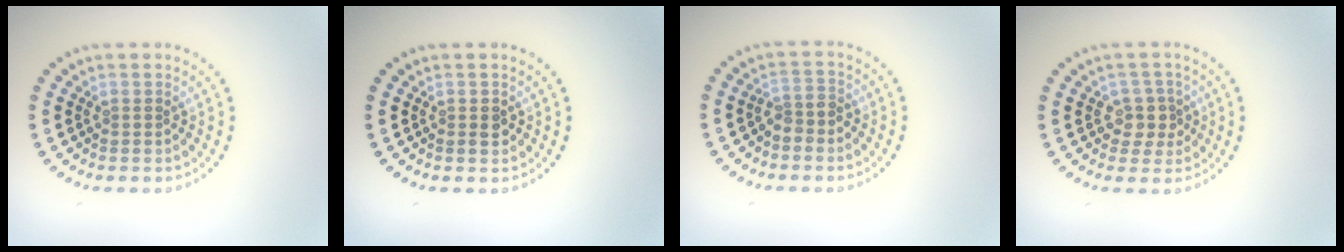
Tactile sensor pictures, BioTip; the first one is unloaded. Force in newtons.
{"total": 1.3, "press": 1.2, "slide": 0.4}
{"total": 1.6, "press": 1.3, "slide": 1.0}
{"total": 2.3, "press": 2.0, "slide": 1.2}